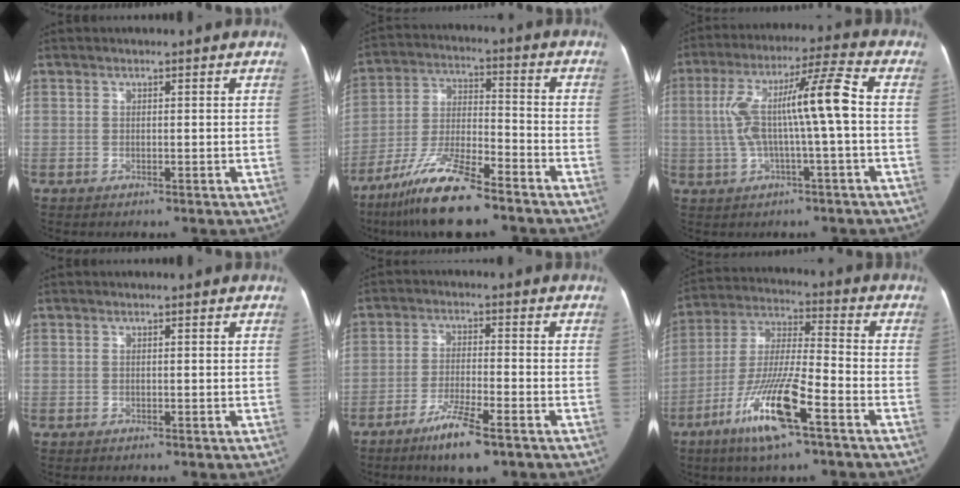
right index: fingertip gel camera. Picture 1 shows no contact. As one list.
[{"total": 12.8, "force": [-9.6, 2.1, 8.3], "torque": [-0.168, -0.016, -0.176]}, {"total": 11.9, "force": [0.0, 0.2, 11.9], "torque": [-0.224, 0.032, -0.003]}, {"total": 0.0}, {"total": 7.9, "force": [-5.2, 0.7, 5.9], "torque": [-0.115, -0.016, -0.088]}, {"total": 14.1, "force": [-7.4, 1.1, 11.9], "torque": [-0.241, -0.021, -0.141]}]